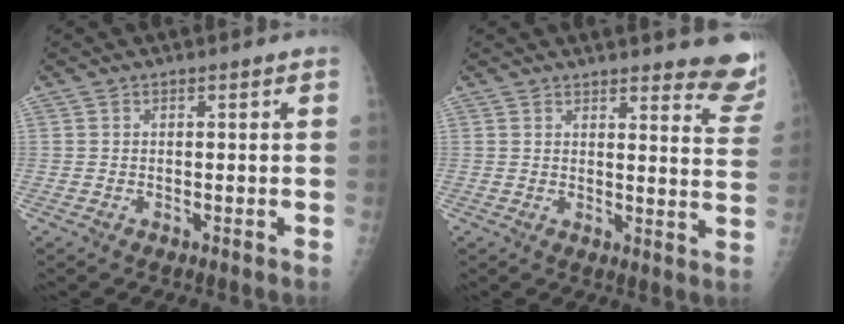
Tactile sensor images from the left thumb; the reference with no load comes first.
{"total": 11.0, "force": [10.3, 1.6, 3.6], "torque": [-0.008, -0.088, 0.093]}